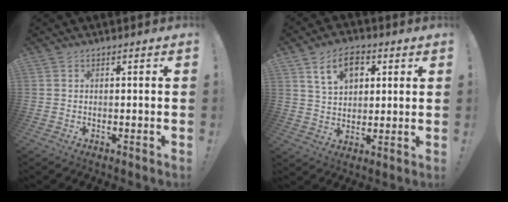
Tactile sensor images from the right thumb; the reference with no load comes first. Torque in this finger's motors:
{"motor_torque": [1.24, 1.24, 0.07, 0.07, 0.03]}